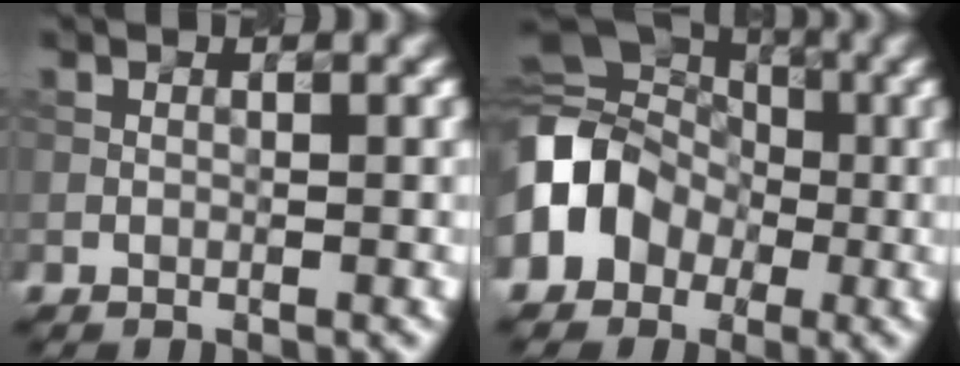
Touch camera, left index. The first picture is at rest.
{"total": 10.6, "force": [-1.7, 8.9, 5.4], "torque": [-0.090, 0.006, -0.070]}